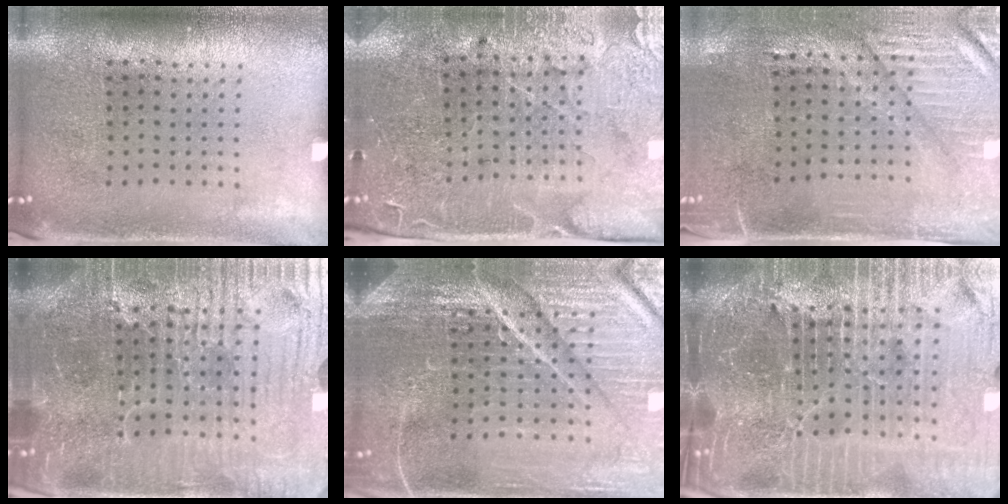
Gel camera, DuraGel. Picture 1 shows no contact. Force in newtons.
{"total": 3.6, "press": 3.6, "slide": 0.6}
{"total": 3.2, "press": 2.9, "slide": 1.5}
{"total": 6.6, "press": 6.0, "slide": 2.8}
{"total": 6.2, "press": 5.6, "slide": 2.8}
{"total": 7.2, "press": 6.2, "slide": 3.7}